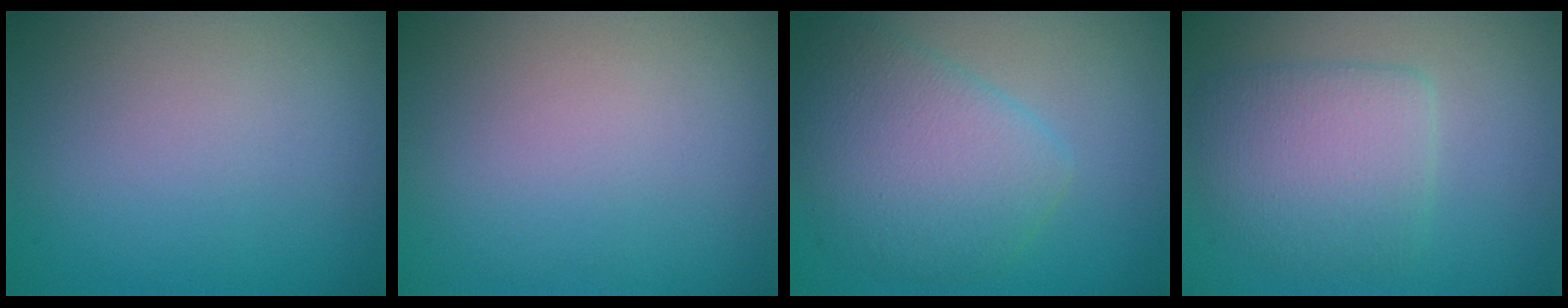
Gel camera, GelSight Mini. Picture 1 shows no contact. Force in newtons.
{"total": 0.0}
{"total": 5.8, "press": 5.8, "slide": 0.1}
{"total": 4.4, "press": 4.4, "slide": 0.2}